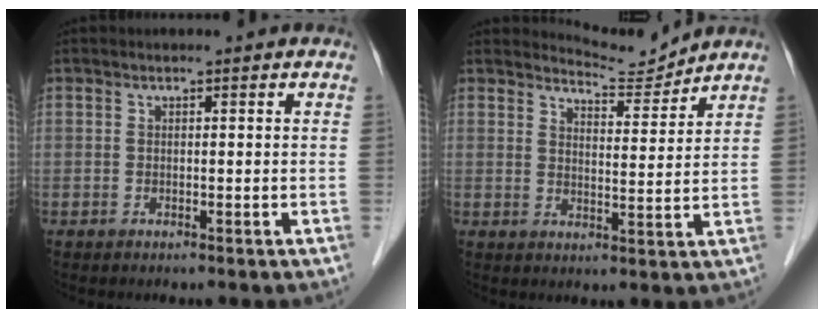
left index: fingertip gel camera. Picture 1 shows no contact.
{"total": 4.8, "force": [4.6, -0.5, -1.1], "torque": [0.005, -0.018, 0.077]}